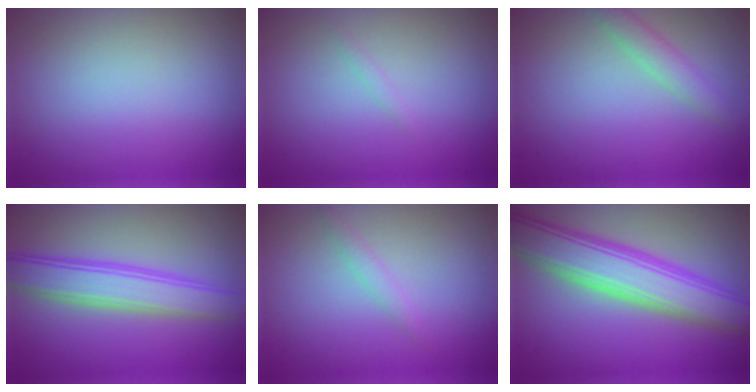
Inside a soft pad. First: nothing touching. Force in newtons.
{"total": 0.5, "press": 0.5, "slide": 0.0}
{"total": 2.1, "press": 2.1, "slide": 0.1}
{"total": 4.9, "press": 4.9, "slide": 0.1}
{"total": 1.1, "press": 1.1, "slide": 0.0}
{"total": 8.0, "press": 8.0, "slide": 0.4}